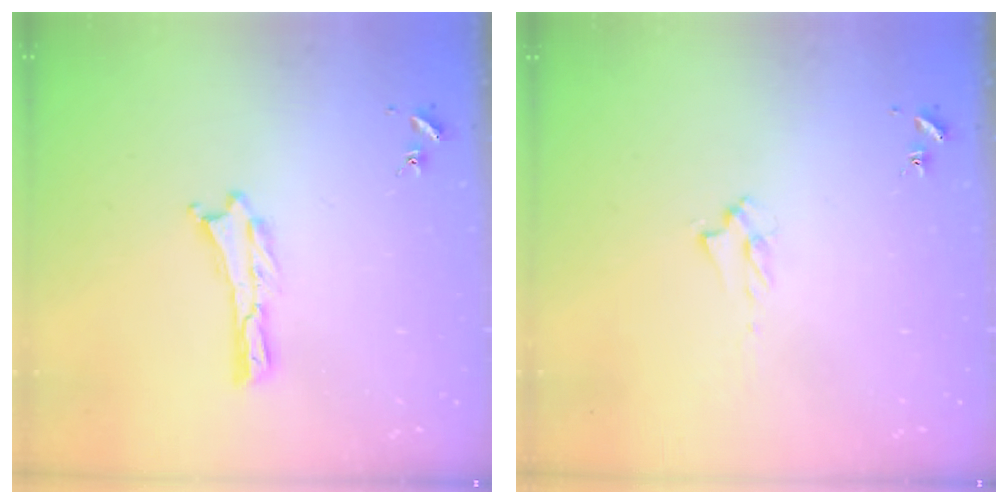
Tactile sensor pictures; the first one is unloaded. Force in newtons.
{"total": 1.7, "press": 1.6, "slide": 0.3}